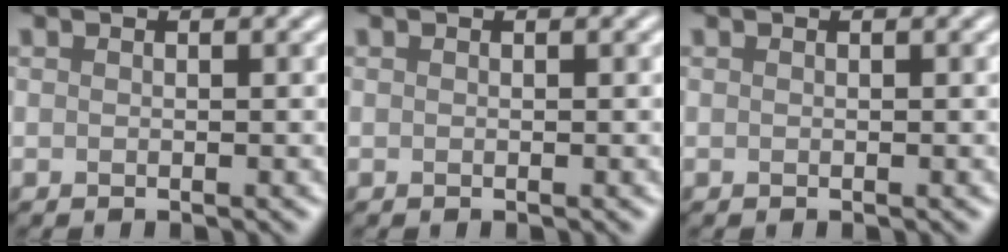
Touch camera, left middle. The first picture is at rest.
{"total": 0.0}
{"total": 0.0}